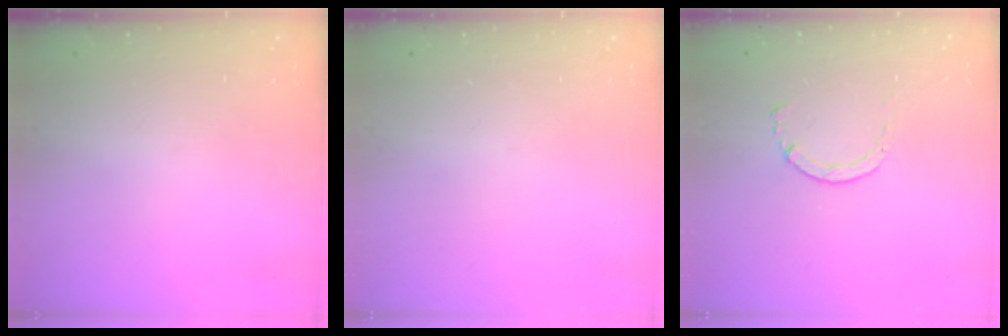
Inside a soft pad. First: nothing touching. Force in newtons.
{"total": 0.0}
{"total": 2.0, "press": 1.9, "slide": 0.3}